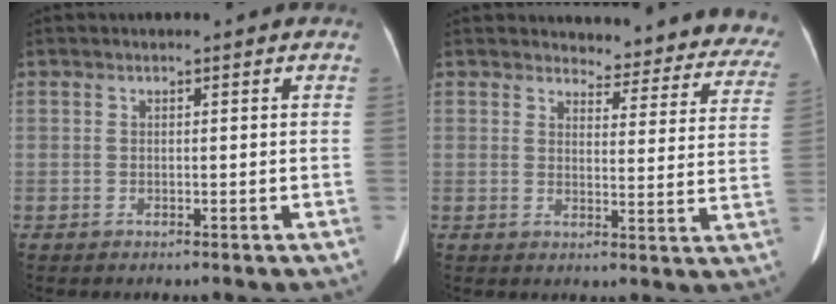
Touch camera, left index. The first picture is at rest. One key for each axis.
{"total": 16.0, "fx": 15.2, "fy": 4.2, "fz": 2.0, "tx": 0.023, "ty": -0.072, "tz": 0.138}